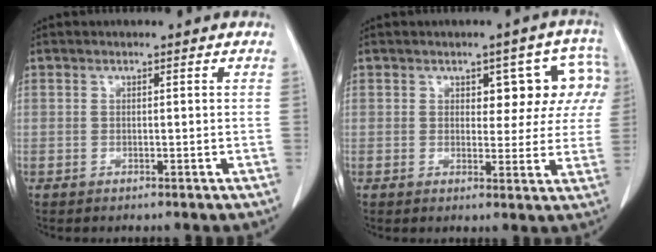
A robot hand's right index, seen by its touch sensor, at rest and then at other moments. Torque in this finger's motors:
{"motor_torque": [0.48, 0.47, 0.13, 0.01]}